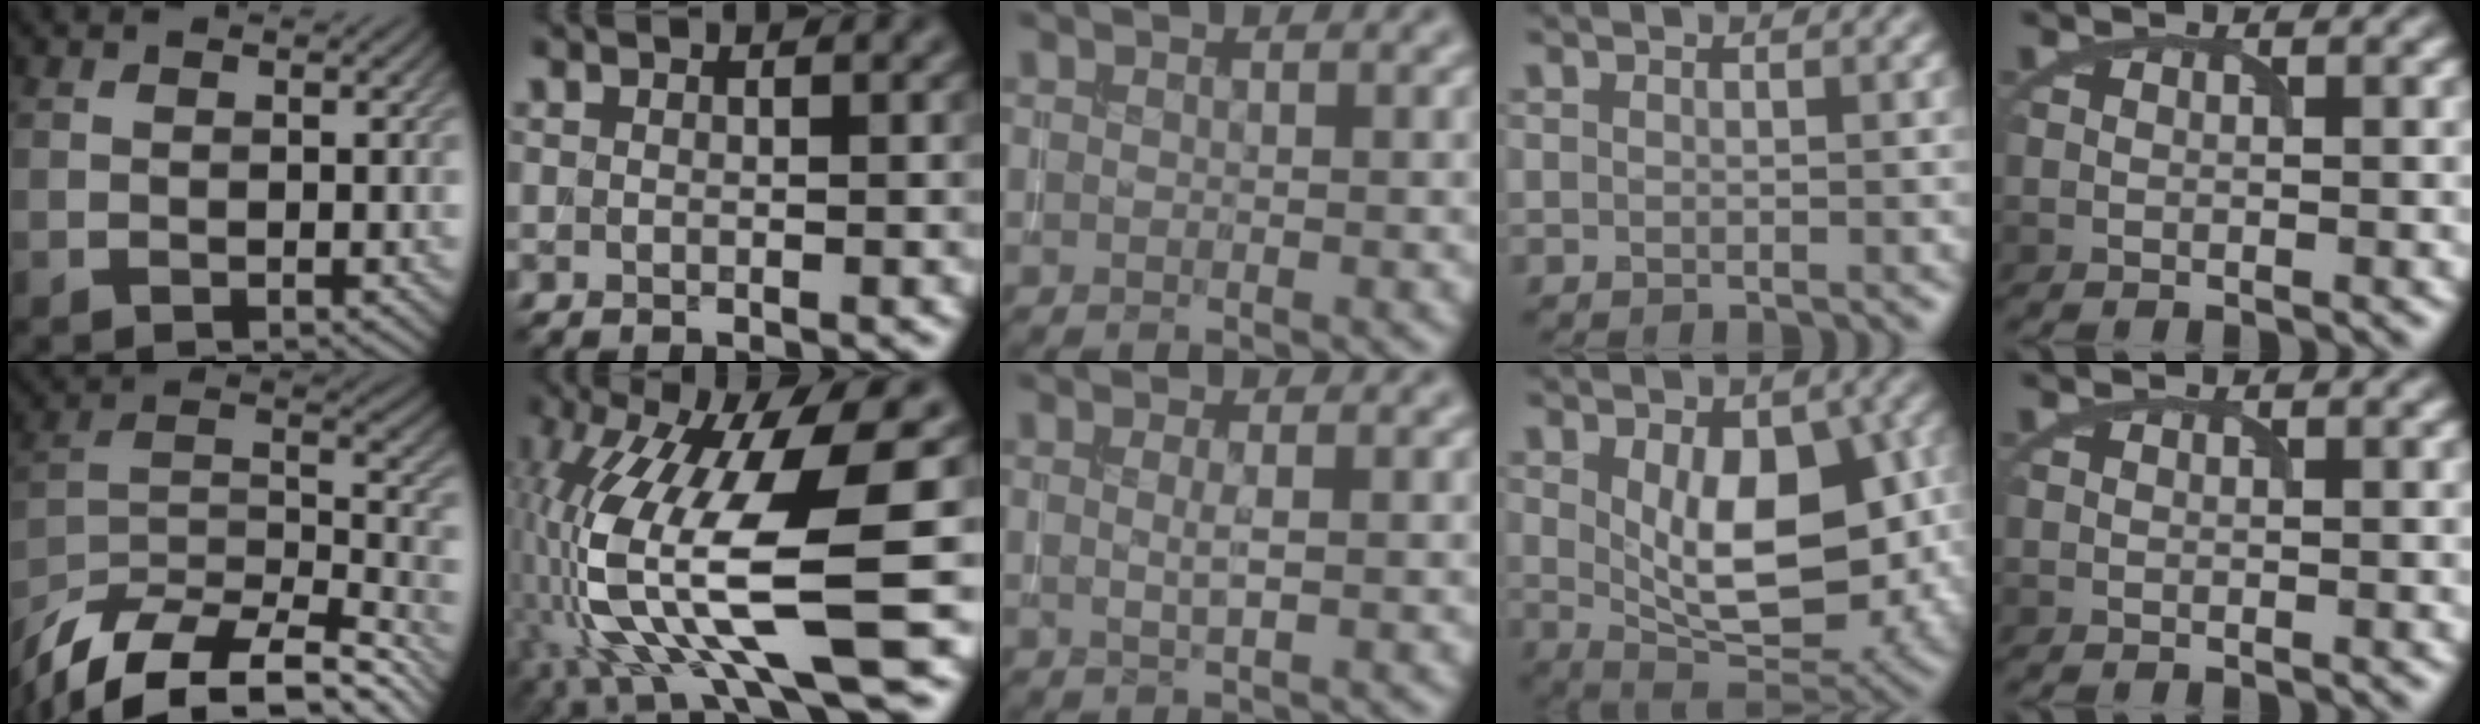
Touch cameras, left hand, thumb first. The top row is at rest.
{"thumb": {"total": 15.7, "force": [-12.7, 5.1, 7.7], "torque": [-0.175, -0.008, -0.200]}, "index": {"total": 13.5, "force": [-1.1, 3.3, 13.0], "torque": [-0.264, -0.013, -0.009]}, "middle": {"total": 1.3, "force": [0.2, 0.3, 1.3], "torque": [-0.023, -0.001, 0.000]}, "ring": {"total": 10.3, "force": [0.6, 5.6, 8.6], "torque": [-0.141, -0.017, 0.025]}}